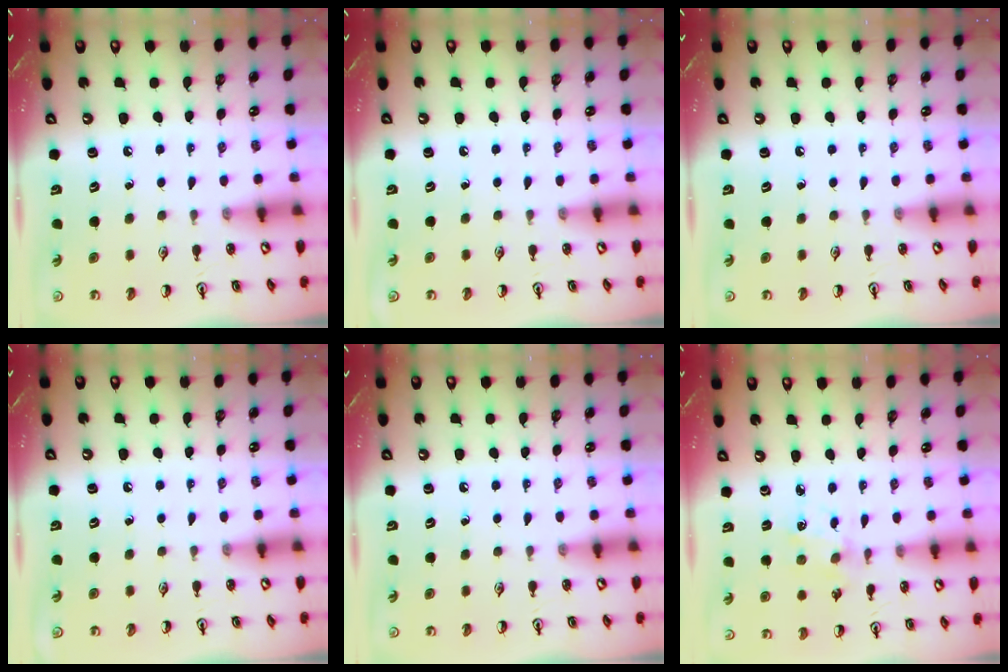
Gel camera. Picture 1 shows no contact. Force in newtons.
{"total": 0.0}
{"total": 0.0}
{"total": 0.0}
{"total": 0.0}
{"total": 3.3, "press": 3.3, "slide": 0.4}